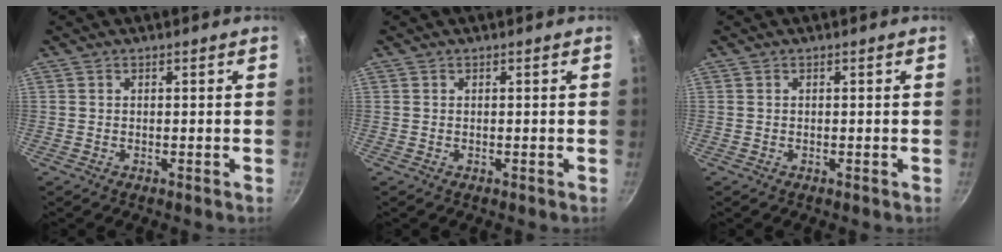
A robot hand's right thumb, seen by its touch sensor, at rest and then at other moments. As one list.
[{"total": 0.0}, {"total": 0.0}]